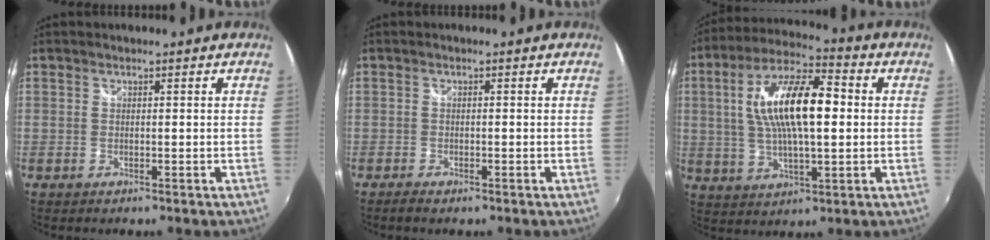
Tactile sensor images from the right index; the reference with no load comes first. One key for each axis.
{"total": 2.1, "fx": -1.6, "fy": 0.6, "fz": 1.1, "tx": -0.028, "ty": -0.007, "tz": -0.030}
{"total": 16.2, "fx": 1.9, "fy": 5.6, "fz": 15.0, "tx": -0.280, "ty": 0.017, "tz": 0.031}